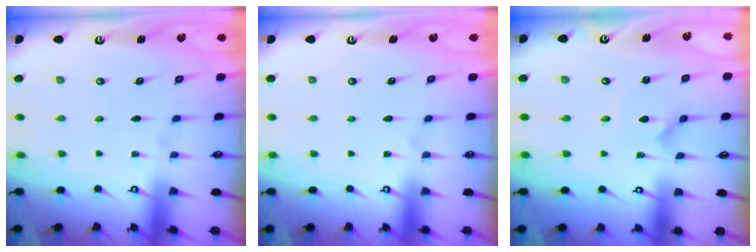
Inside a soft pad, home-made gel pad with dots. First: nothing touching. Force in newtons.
{"total": 0.0}
{"total": 1.6, "press": 1.6, "slide": 0.1}